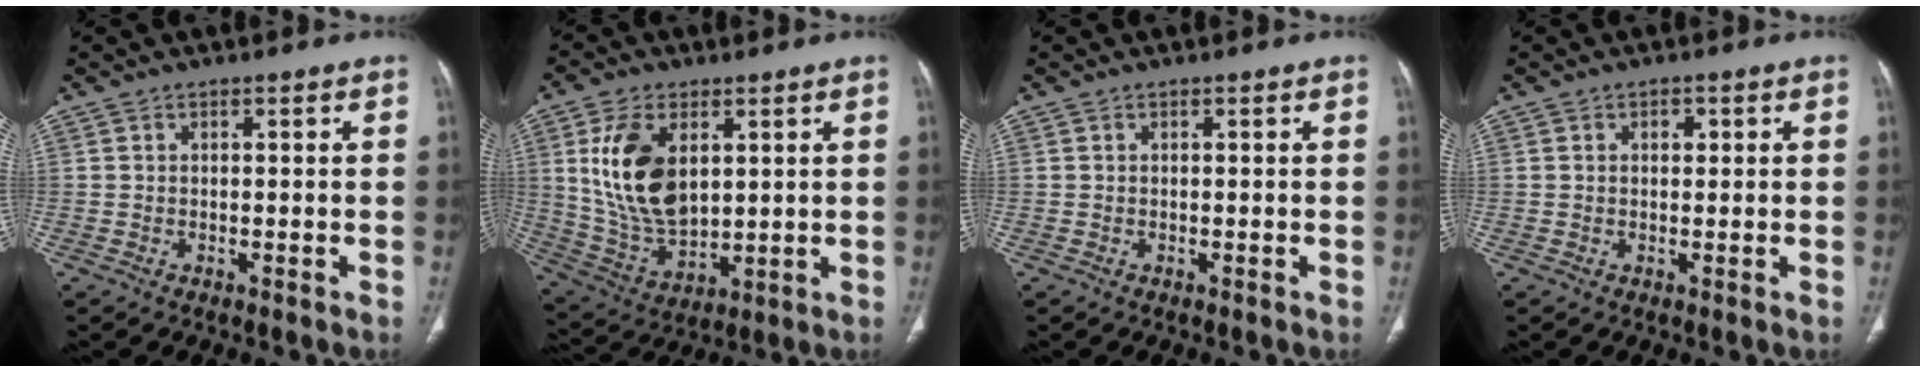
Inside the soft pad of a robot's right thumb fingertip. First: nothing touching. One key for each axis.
{"total": 15.6, "fx": 4.1, "fy": 9.1, "fz": 12.0, "tx": -0.221, "ty": -0.019, "tz": 0.093}
{"total": 0.0}
{"total": 1.7, "fx": 0.6, "fy": 1.2, "fz": 1.1, "tx": -0.012, "ty": 0.001, "tz": 0.007}